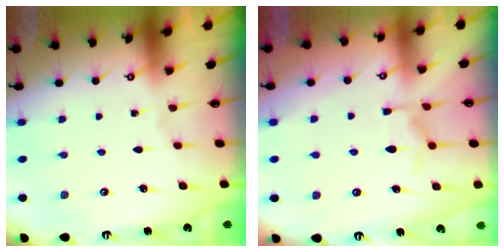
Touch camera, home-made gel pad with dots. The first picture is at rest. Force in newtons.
{"total": 2.6, "press": 2.3, "slide": 1.2}